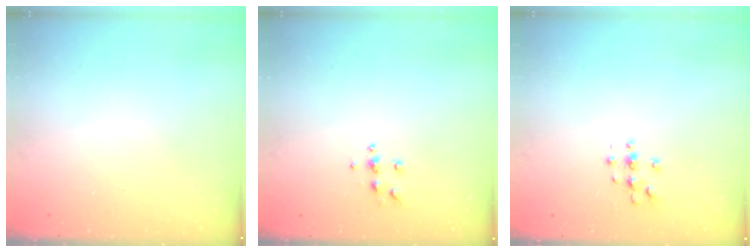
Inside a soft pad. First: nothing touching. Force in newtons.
{"total": 5.6, "press": 5.6, "slide": 0.4}
{"total": 2.9, "press": 2.9, "slide": 0.3}